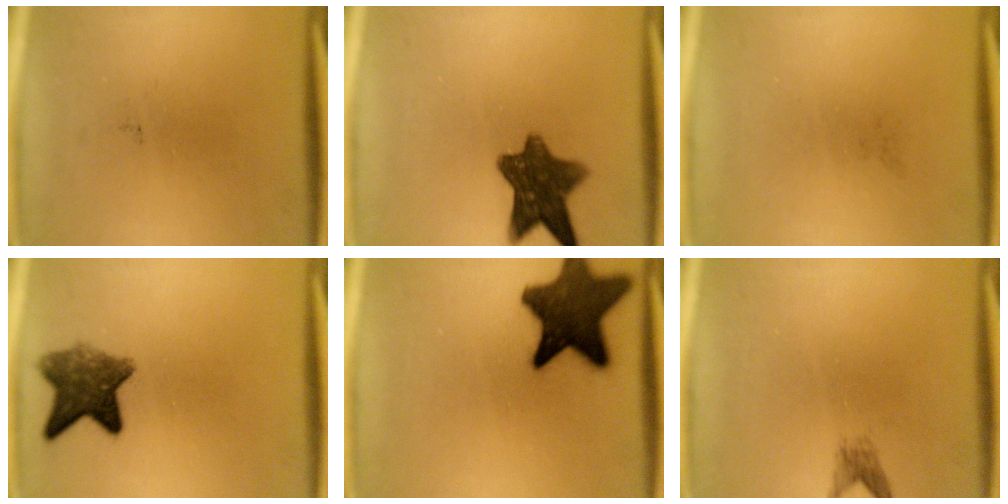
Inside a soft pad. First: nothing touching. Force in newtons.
{"total": 10.0}
{"total": 0.0}
{"total": 7.5}
{"total": 15.3}
{"total": 1.5}